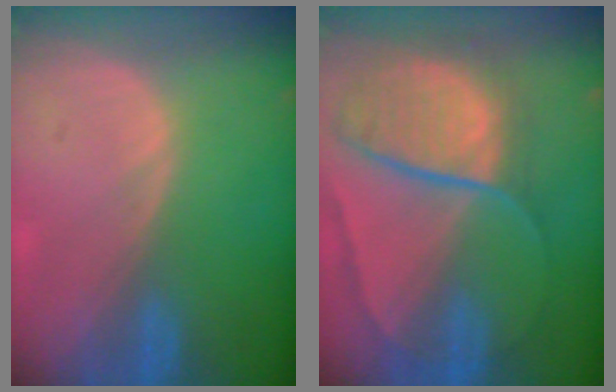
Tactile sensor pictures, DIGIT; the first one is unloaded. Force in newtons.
{"total": 10.6, "press": 8.8, "slide": 6.0}